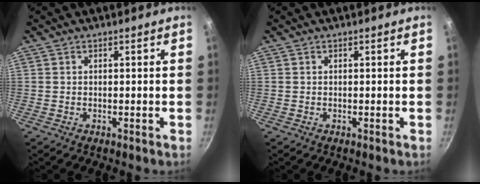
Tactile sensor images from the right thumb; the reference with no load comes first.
{"total": 0.0}